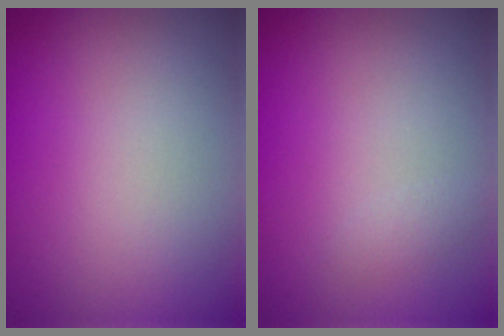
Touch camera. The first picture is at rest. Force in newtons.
{"total": 0.7, "press": 0.7, "slide": 0.0}